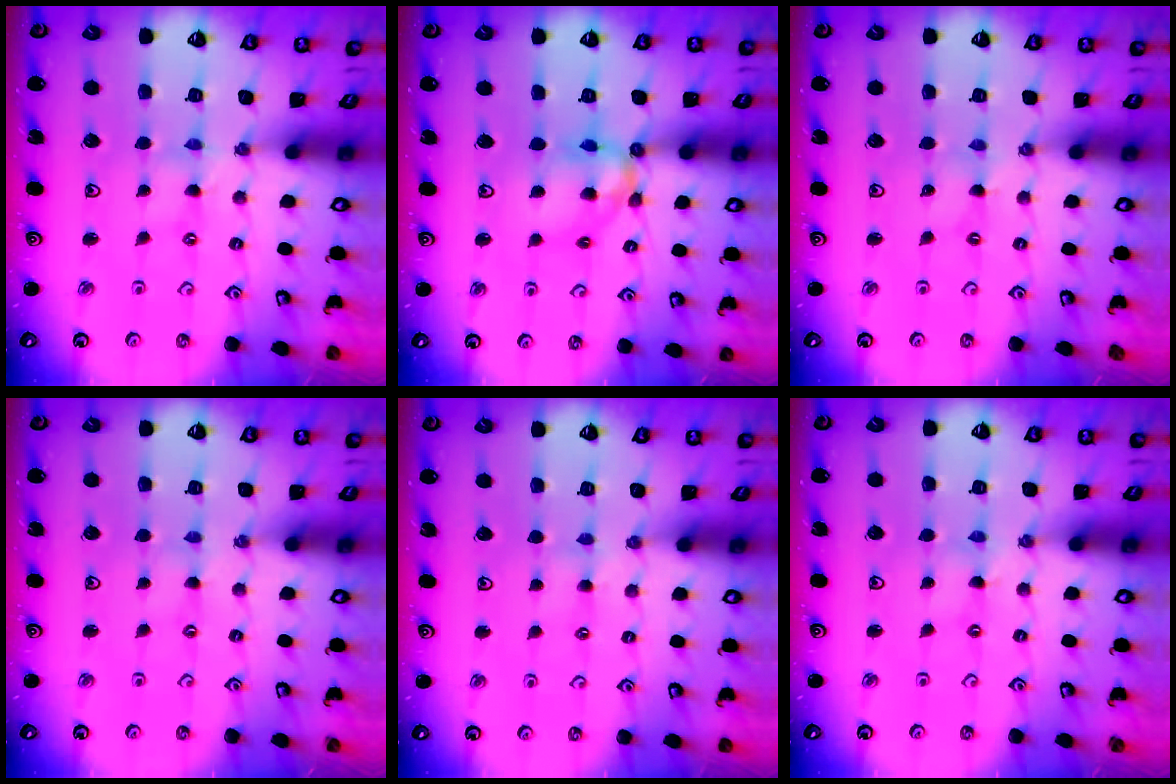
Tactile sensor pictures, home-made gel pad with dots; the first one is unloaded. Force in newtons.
{"total": 11.3, "press": 11.3, "slide": 1.2}
{"total": 0.0}
{"total": 0.0}
{"total": 2.7, "press": 2.7, "slide": 0.4}
{"total": 0.0}